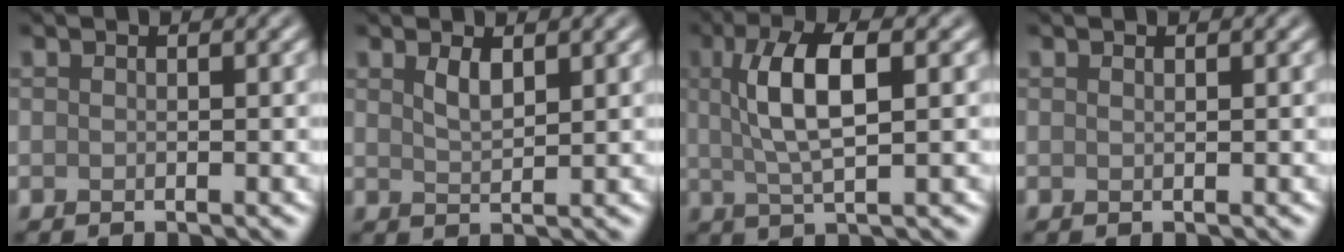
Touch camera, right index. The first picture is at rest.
{"total": 1.7, "force": [1.1, 0.5, 1.2], "torque": [-0.025, -0.002, 0.023]}
{"total": 6.1, "force": [1.3, 1.9, 5.6], "torque": [-0.107, 0.010, 0.024]}
{"total": 0.0}